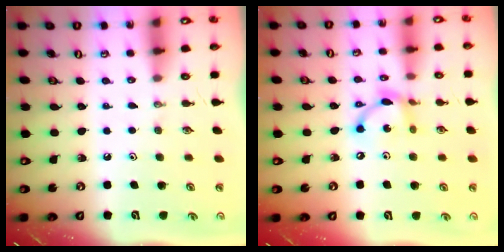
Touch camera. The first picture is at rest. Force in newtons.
{"total": 10.3, "press": 10.3, "slide": 0.6}